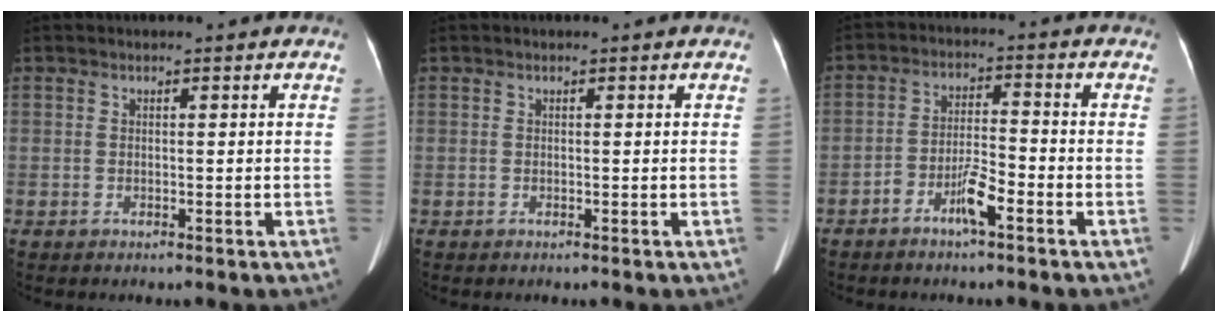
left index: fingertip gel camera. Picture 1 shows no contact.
{"total": 0.0}
{"total": 5.1, "force": [-3.2, 0.9, 3.9], "torque": [-0.082, 0.007, -0.059]}